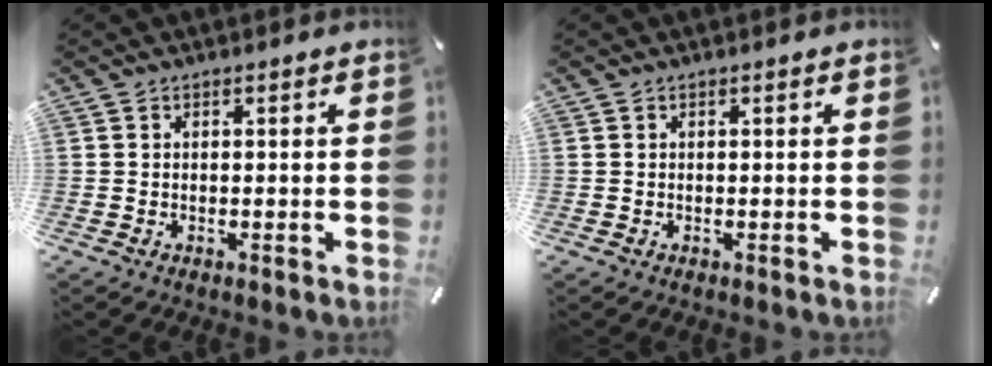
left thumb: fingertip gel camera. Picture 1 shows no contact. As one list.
[{"total": 0.0}]